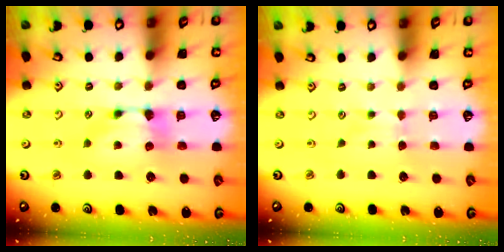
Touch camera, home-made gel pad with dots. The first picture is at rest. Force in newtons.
{"total": 2.3, "press": 2.2, "slide": 0.3}